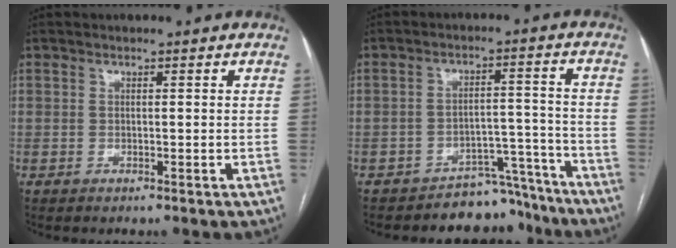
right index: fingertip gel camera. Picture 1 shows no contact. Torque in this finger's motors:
{"motor_torque": [-0.03, -0.02, 0.05, 0.00]}